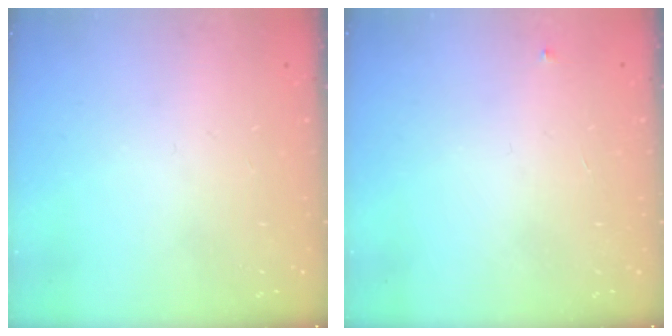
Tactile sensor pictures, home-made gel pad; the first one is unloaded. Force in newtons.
{"total": 3.0, "press": 2.9, "slide": 0.4}